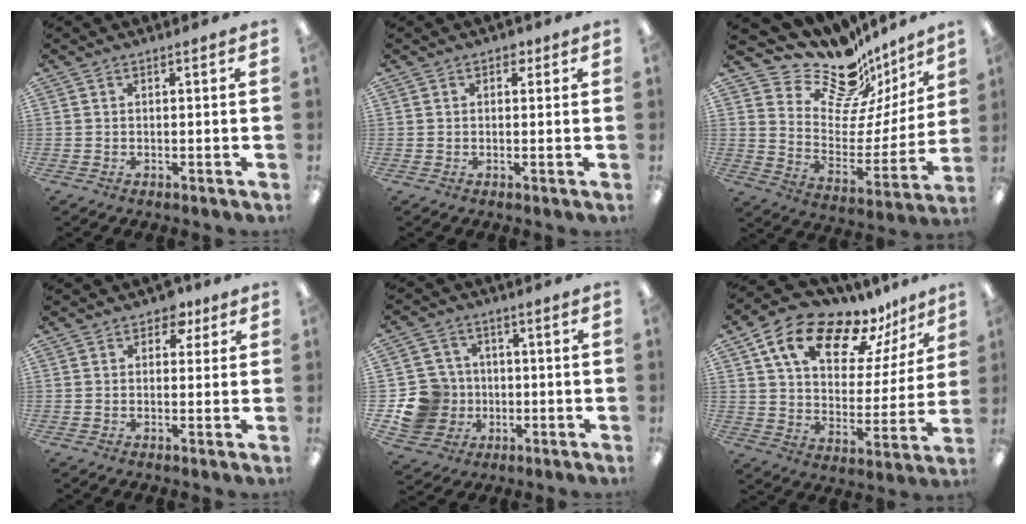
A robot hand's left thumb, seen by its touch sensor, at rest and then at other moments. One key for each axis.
{"total": 1.8, "fx": 0.9, "fy": 1.3, "fz": 0.8, "tx": 0.000, "ty": -0.003, "tz": 0.013}
{"total": 18.5, "fx": 14.9, "fy": 8.9, "fz": 6.5, "tx": -0.100, "ty": -0.126, "tz": 0.257}
{"total": 3.1, "fx": 1.6, "fy": 2.2, "fz": 1.4, "tx": -0.007, "ty": -0.003, "tz": 0.024}
{"total": 11.8, "fx": -2.4, "fy": 11.1, "fz": 3.1, "tx": -0.080, "ty": 0.032, "tz": -0.032}
{"total": 16.5, "fx": 12.2, "fy": 7.6, "fz": 8.2, "tx": -0.146, "ty": -0.079, "tz": 0.214}